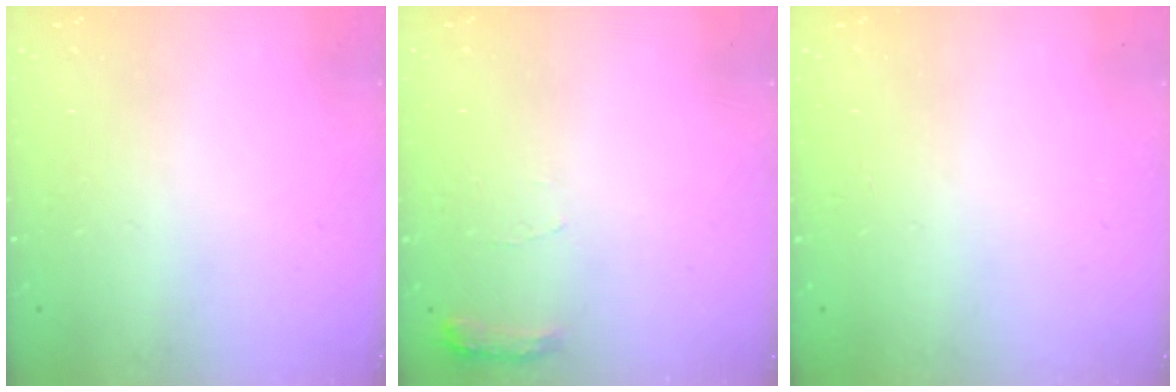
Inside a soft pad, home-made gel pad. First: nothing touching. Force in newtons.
{"total": 5.6, "press": 5.6, "slide": 0.7}
{"total": 0.0}